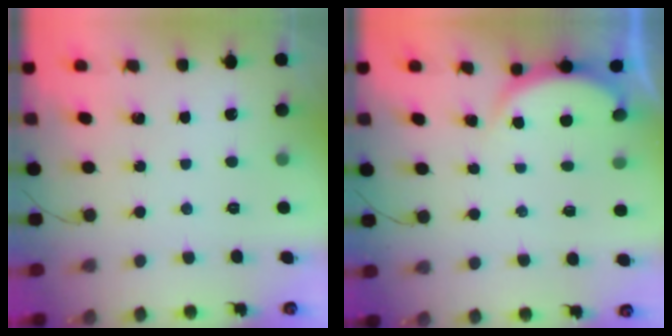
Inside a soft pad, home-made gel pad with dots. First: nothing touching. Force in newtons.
{"total": 2.8, "press": 2.7, "slide": 0.6}